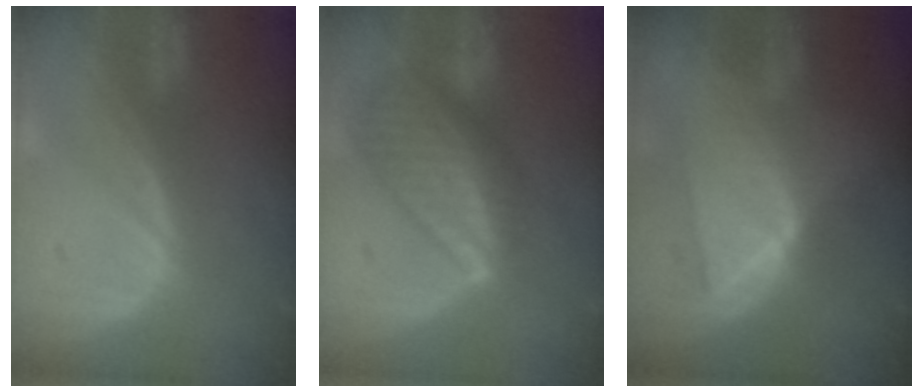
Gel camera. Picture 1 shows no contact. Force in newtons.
{"total": 9.5, "press": 8.3, "slide": 4.6}
{"total": 9.2, "press": 9.2, "slide": 0.5}